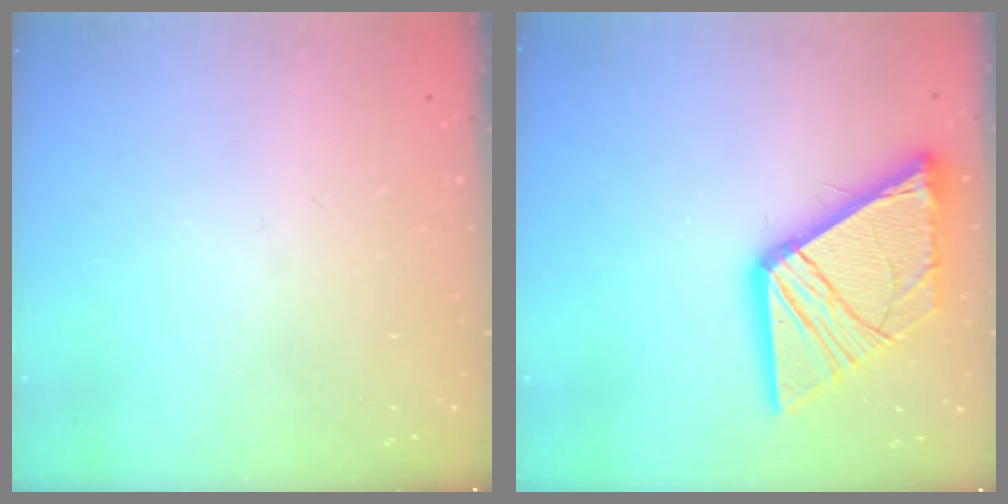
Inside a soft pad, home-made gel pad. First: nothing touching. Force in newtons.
{"total": 18.9, "press": 18.8, "slide": 2.0}